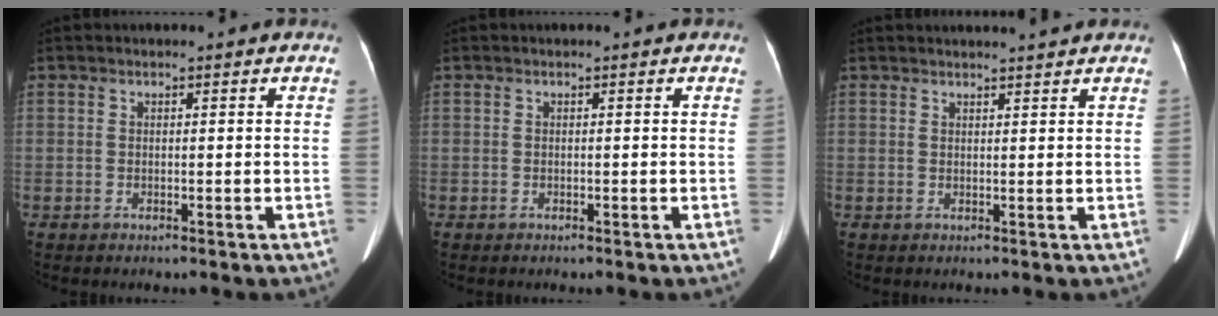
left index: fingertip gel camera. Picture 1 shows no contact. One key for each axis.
{"total": 0.0}
{"total": 3.0, "fx": 2.8, "fy": -0.4, "fz": 0.8, "tx": -0.011, "ty": 0.009, "tz": 0.037}